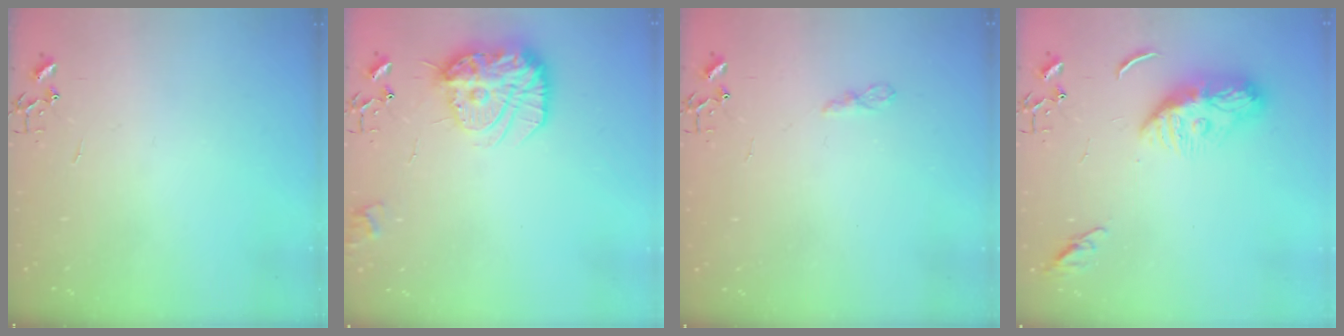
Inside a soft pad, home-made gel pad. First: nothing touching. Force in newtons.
{"total": 16.5, "press": 16.5, "slide": 1.4}
{"total": 4.8, "press": 4.7, "slide": 0.6}
{"total": 10.8, "press": 10.7, "slide": 1.0}